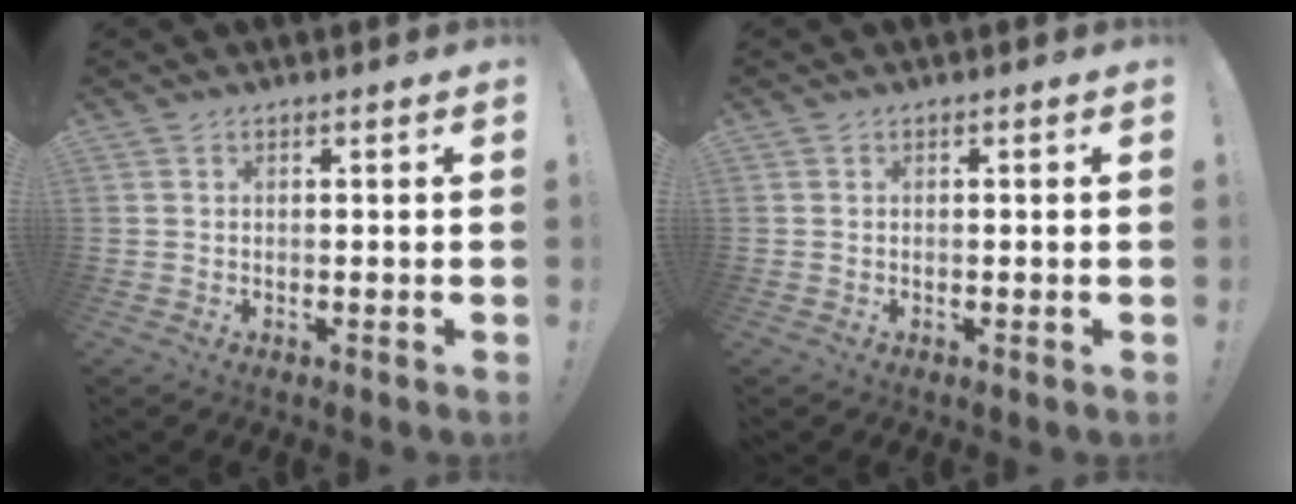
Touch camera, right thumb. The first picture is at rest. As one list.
[{"total": 0.0}]